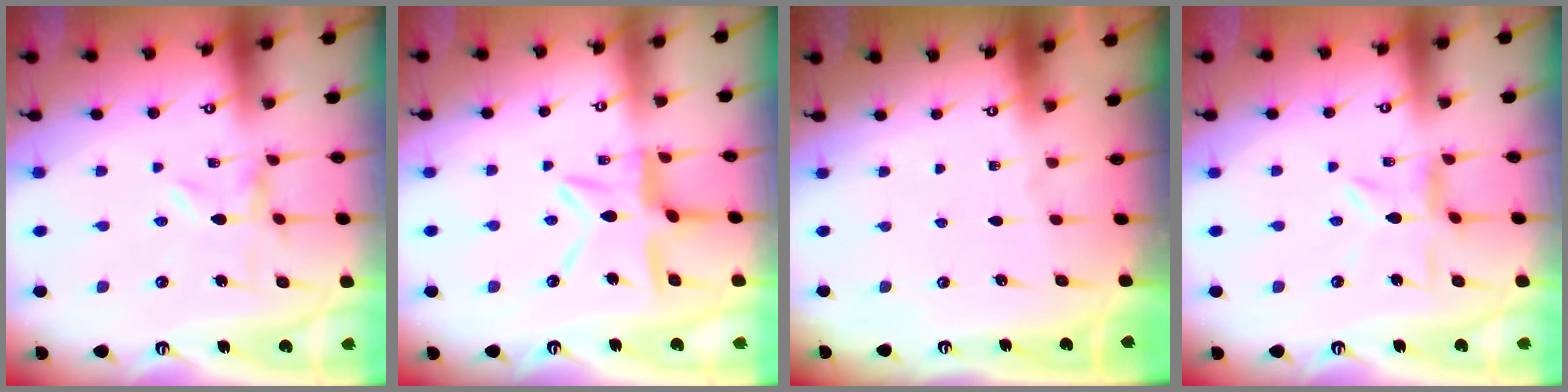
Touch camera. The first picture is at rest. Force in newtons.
{"total": 11.4, "press": 11.4, "slide": 1.2}
{"total": 0.0}
{"total": 5.2, "press": 5.1, "slide": 0.6}